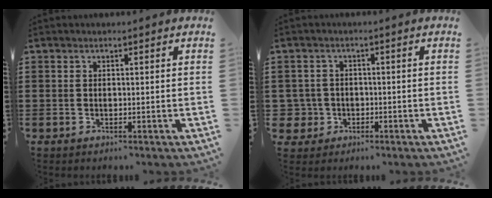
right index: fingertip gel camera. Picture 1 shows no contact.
{"total": 3.2, "force": [-1.1, 2.9, 0.5], "torque": [-0.036, -0.001, -0.030]}